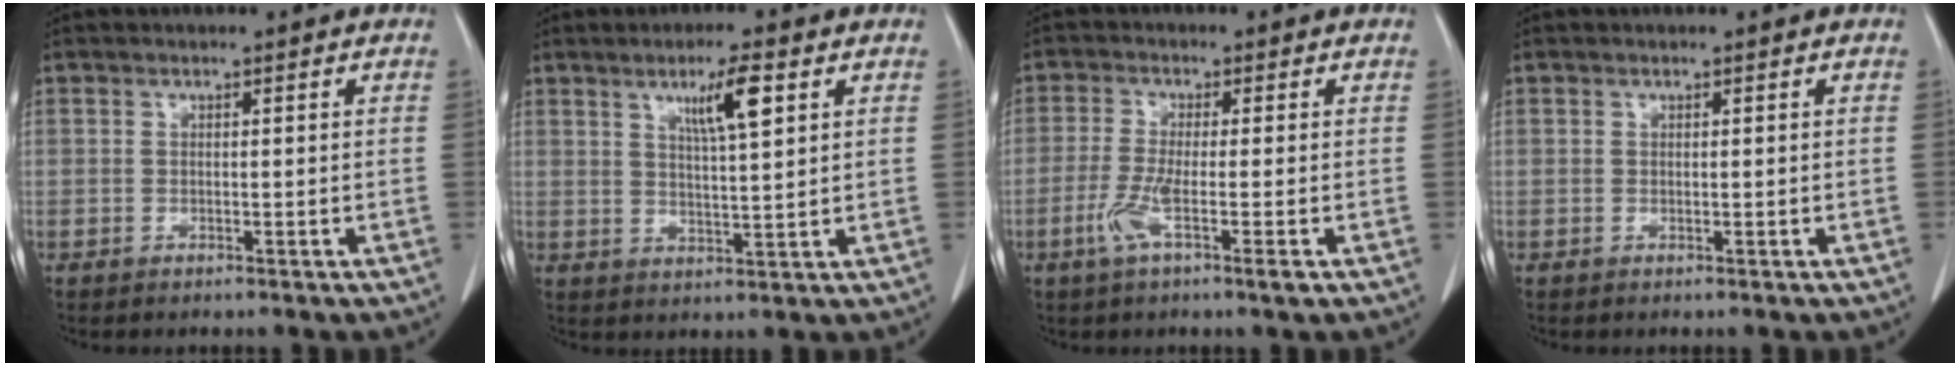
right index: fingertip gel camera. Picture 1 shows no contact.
{"total": 6.2, "force": [2.9, 0.4, 5.5], "torque": [-0.094, -0.001, 0.050]}
{"total": 5.6, "force": [-2.4, 0.0, 5.1], "torque": [-0.106, -0.013, -0.049]}
{"total": 0.0}